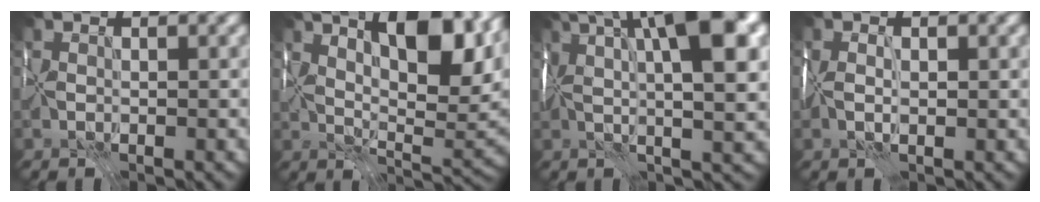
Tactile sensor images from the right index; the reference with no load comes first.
{"total": 11.3, "force": [4.8, 4.2, 9.3], "torque": [-0.142, 0.004, 0.076]}
{"total": 13.2, "force": [4.3, 3.8, 11.9], "torque": [-0.176, 0.019, 0.062]}
{"total": 2.9, "force": [0.1, 1.6, 2.4], "torque": [-0.046, -0.002, 0.002]}